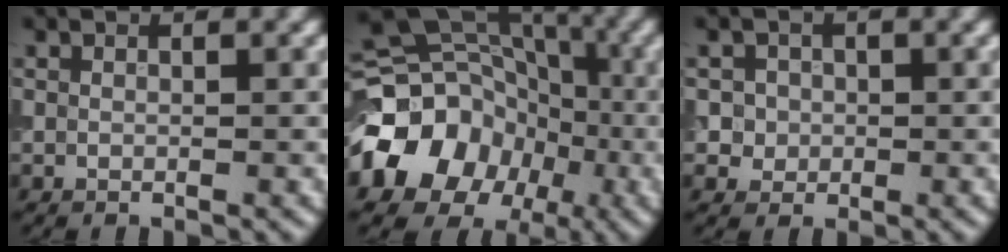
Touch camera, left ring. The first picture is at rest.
{"total": 14.1, "force": [-4.4, 12.0, 6.0], "torque": [-0.119, -0.011, -0.103]}
{"total": 2.6, "force": [0.4, 2.5, 0.8], "torque": [0.002, 0.003, 0.006]}